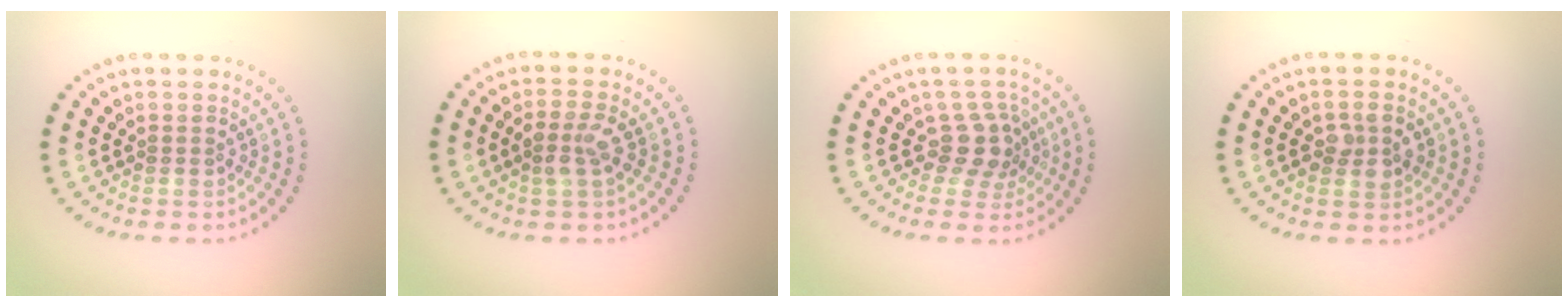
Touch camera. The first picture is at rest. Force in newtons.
{"total": 2.4, "press": 2.2, "slide": 0.9}
{"total": 2.9, "press": 2.2, "slide": 1.9}
{"total": 2.1, "press": 2.1, "slide": 0.1}